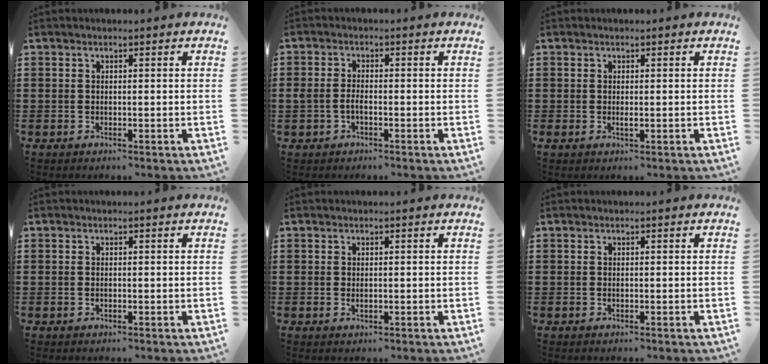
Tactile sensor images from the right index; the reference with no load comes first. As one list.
[{"total": 1.9, "force": [-0.7, 1.0, 1.5], "torque": [-0.037, 0.000, -0.016]}, {"total": 0.7, "force": [0.0, 0.1, 0.7], "torque": [-0.014, -0.002, -0.001]}, {"total": 0.0}, {"total": 0.6, "force": [0.1, 0.3, 0.5], "torque": [-0.010, 0.002, 0.001]}, {"total": 0.0}]